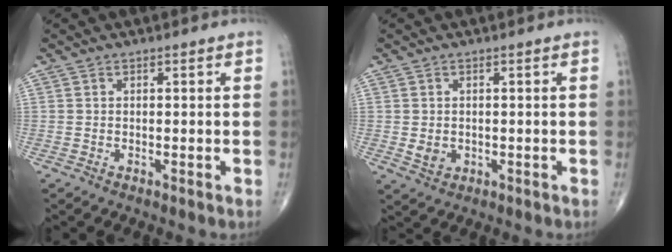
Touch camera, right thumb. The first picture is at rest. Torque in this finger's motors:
{"motor_torque": [-0.04, 0.39, -0.10, -0.05, 0.01]}